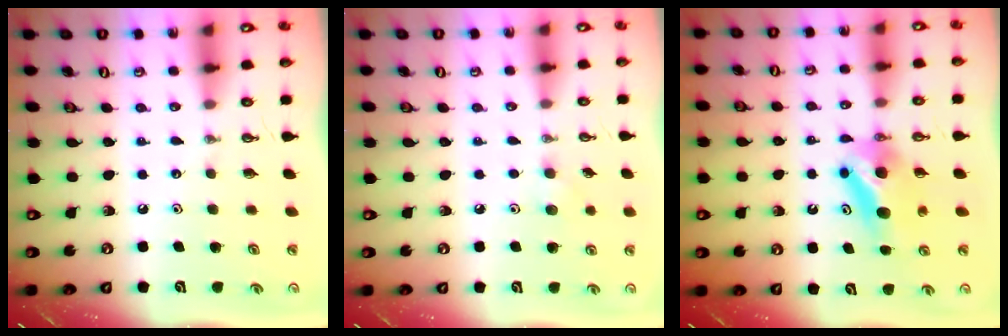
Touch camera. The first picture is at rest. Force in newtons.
{"total": 5.3, "press": 5.2, "slide": 1.1}
{"total": 7.9, "press": 6.6, "slide": 4.3}